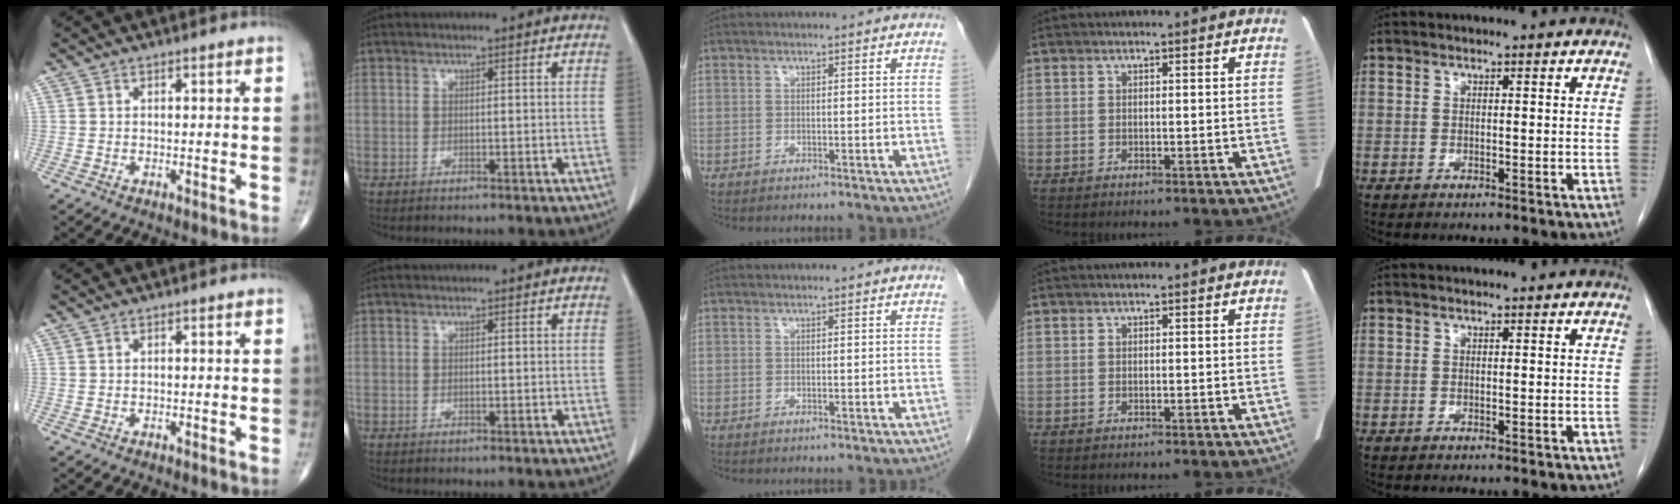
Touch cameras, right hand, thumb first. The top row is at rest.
{}